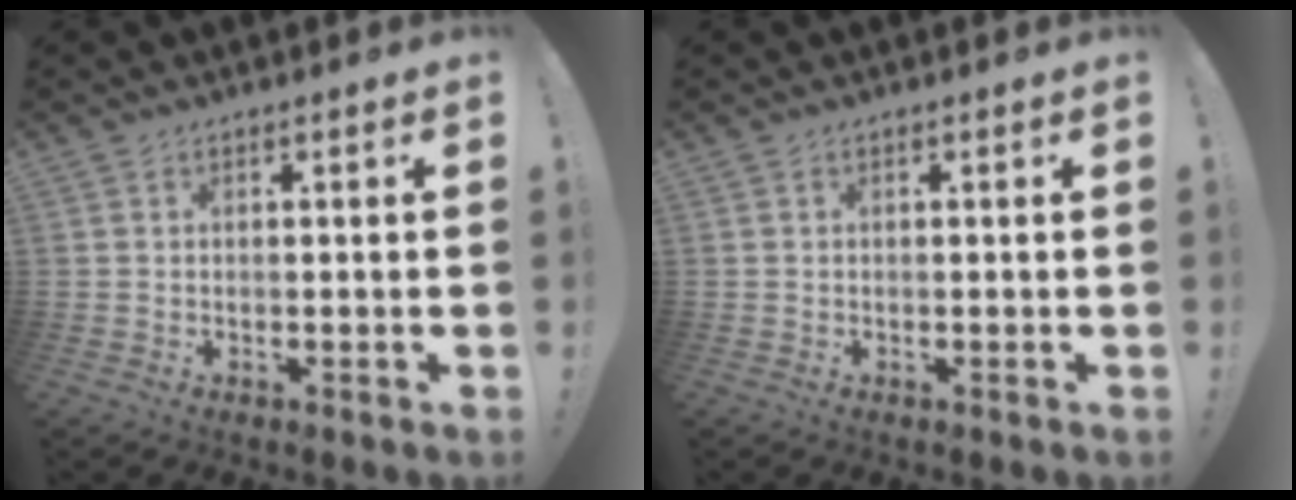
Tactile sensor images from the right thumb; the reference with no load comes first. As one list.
[{"total": 0.0}]